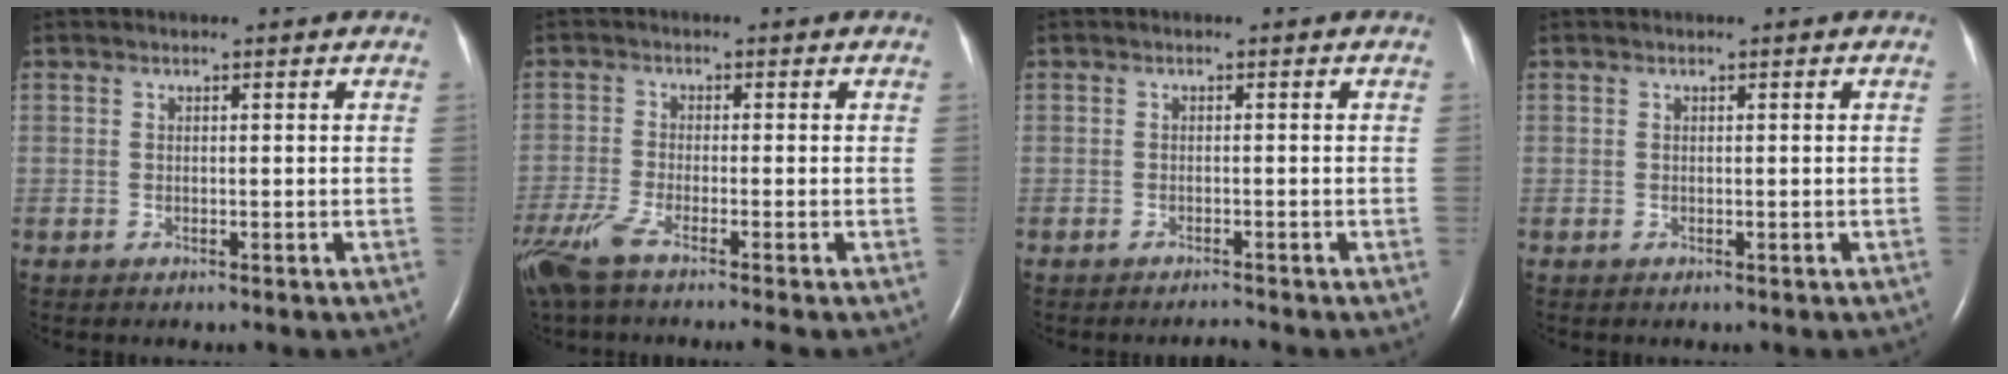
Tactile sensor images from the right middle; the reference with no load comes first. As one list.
[{"total": 7.7, "force": [-5.8, -0.1, 5.0], "torque": [-0.096, -0.023, -0.106]}, {"total": 1.0, "force": [-1.0, -0.1, 0.1], "torque": [-0.006, -0.005, -0.012]}, {"total": 0.0}]